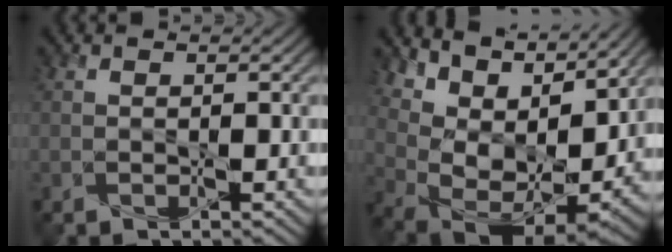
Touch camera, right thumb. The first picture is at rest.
{"total": 14.4, "force": [9.0, 6.8, 9.0], "torque": [-0.187, 0.030, 0.152]}